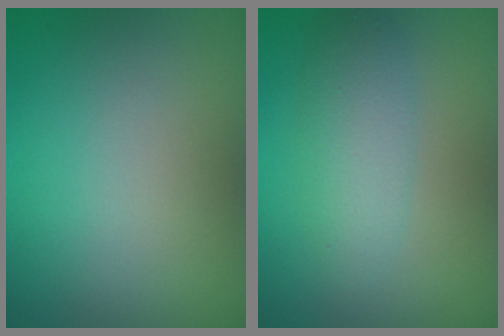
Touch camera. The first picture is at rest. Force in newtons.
{"total": 2.9, "press": 2.9, "slide": 0.1}